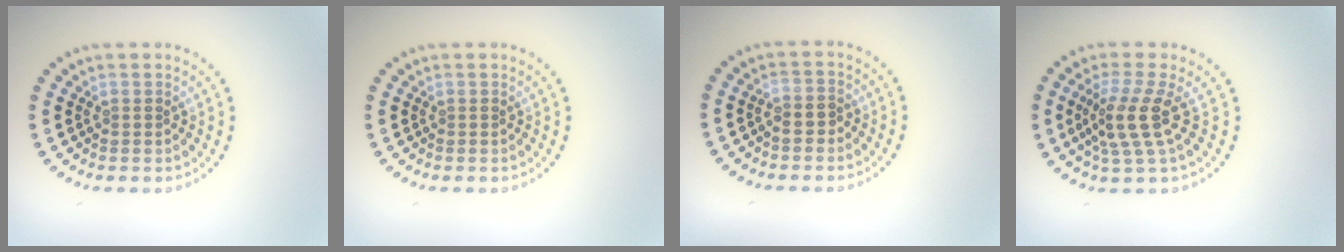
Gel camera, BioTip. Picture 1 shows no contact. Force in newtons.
{"total": 0.0}
{"total": 1.1, "press": 1.0, "slide": 0.5}
{"total": 3.8, "press": 3.0, "slide": 2.3}